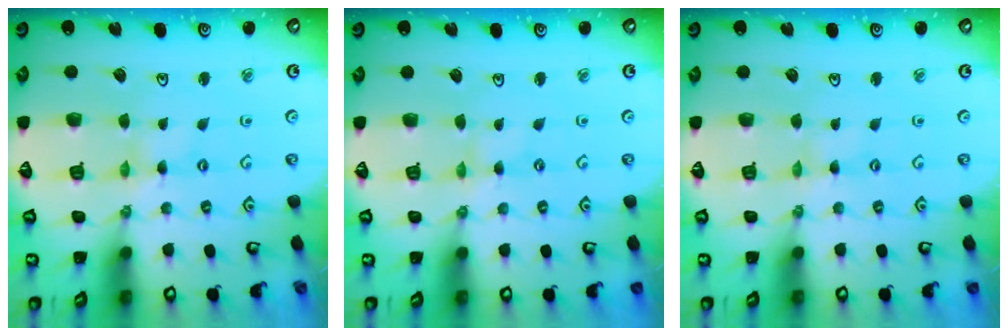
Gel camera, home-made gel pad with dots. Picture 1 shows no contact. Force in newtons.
{"total": 0.0}
{"total": 0.7, "press": 0.7, "slide": 0.1}